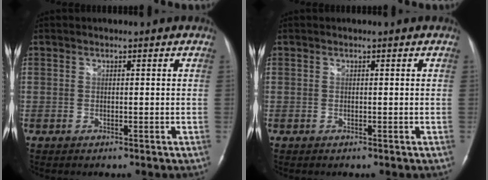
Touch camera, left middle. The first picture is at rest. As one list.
[{"total": 0.0}]